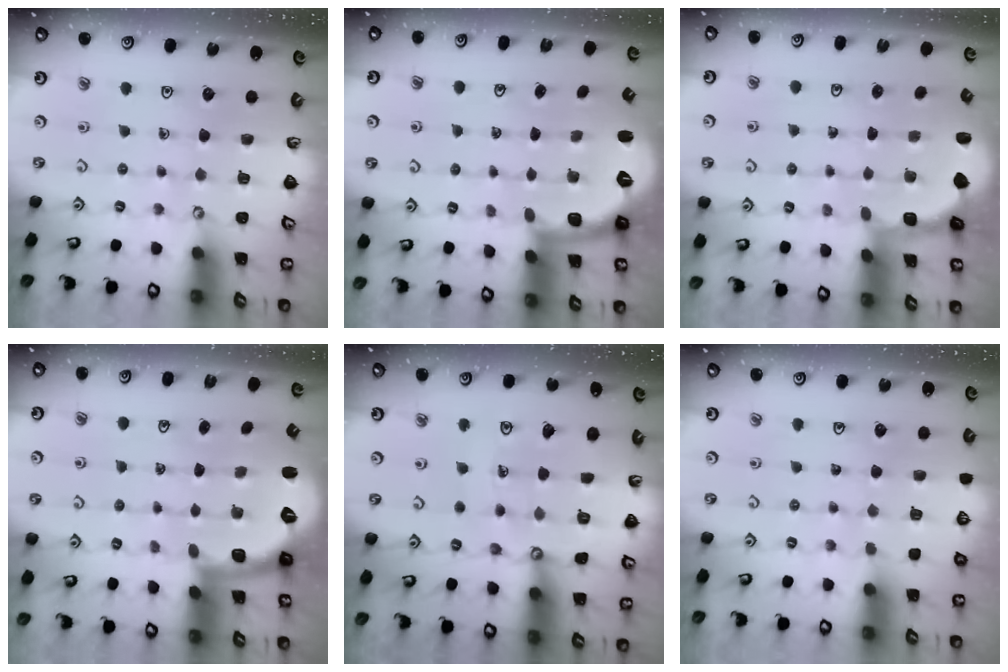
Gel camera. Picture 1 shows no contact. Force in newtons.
{"total": 2.5, "press": 1.9, "slide": 1.6}
{"total": 1.9, "press": 1.6, "slide": 1.0}
{"total": 2.5, "press": 2.0, "slide": 1.6}
{"total": 13.0, "press": 12.9, "slide": 1.7}
{"total": 0.0}